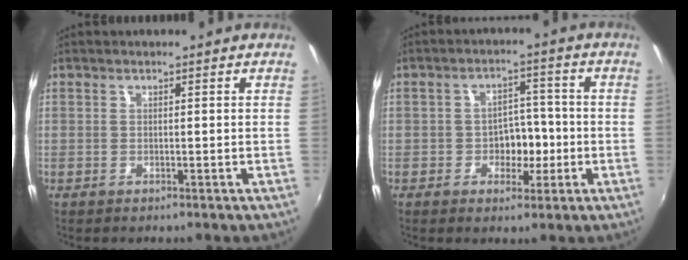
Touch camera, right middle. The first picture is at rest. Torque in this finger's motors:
{"motor_torque": [0.57, -0.49, 0.24, 0.05]}